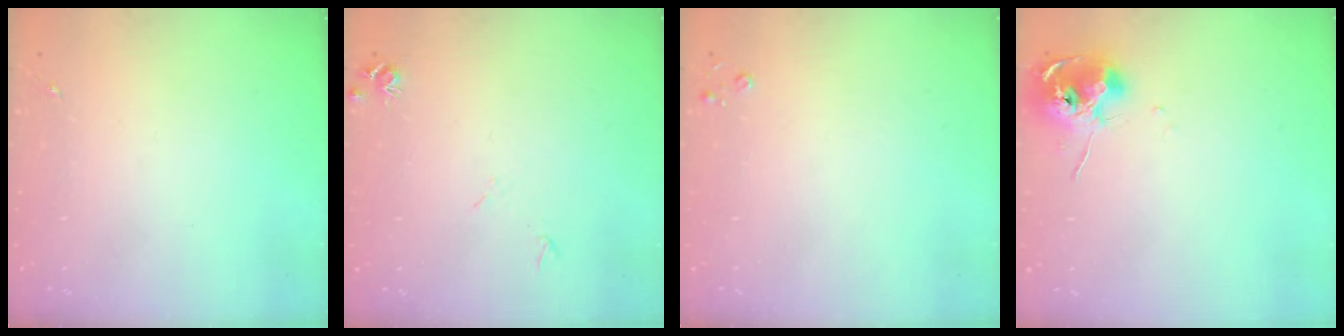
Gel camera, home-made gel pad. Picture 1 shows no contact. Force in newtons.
{"total": 5.5, "press": 5.5, "slide": 0.7}
{"total": 2.6, "press": 2.6, "slide": 0.3}
{"total": 10.5, "press": 10.4, "slide": 1.0}